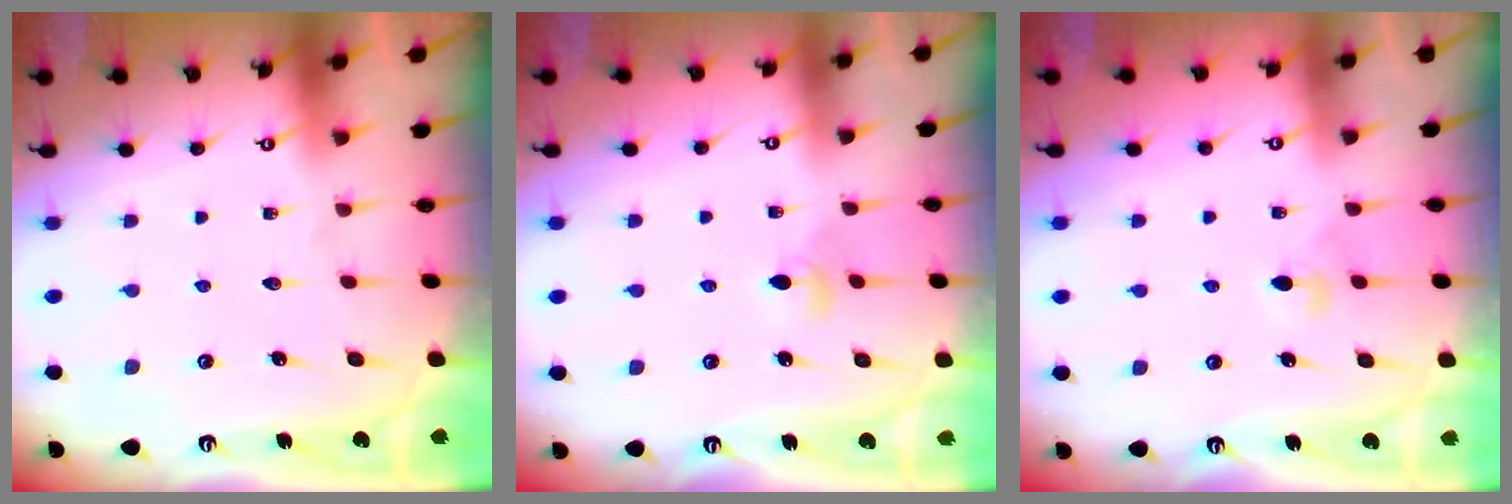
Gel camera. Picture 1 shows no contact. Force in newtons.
{"total": 4.4, "press": 4.2, "slide": 1.0}
{"total": 3.3, "press": 3.2, "slide": 0.9}